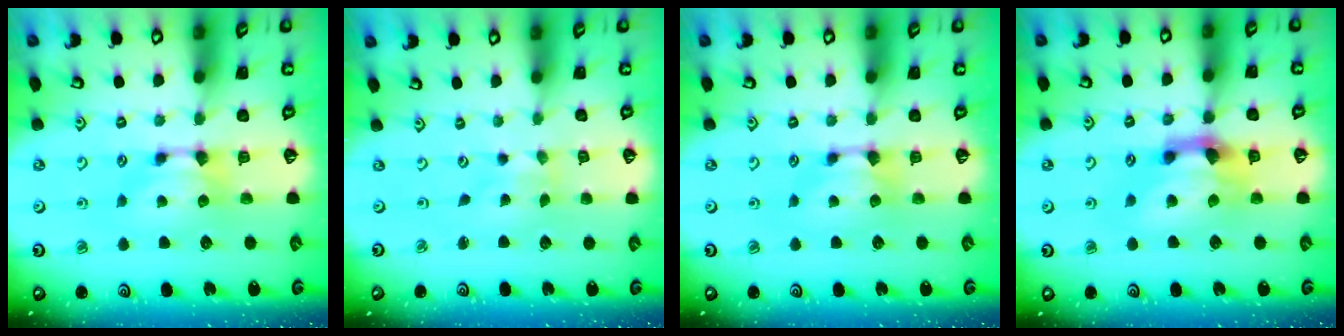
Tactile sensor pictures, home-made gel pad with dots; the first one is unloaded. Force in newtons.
{"total": 4.0, "press": 3.9, "slide": 0.6}
{"total": 0.0}
{"total": 4.6, "press": 4.1, "slide": 1.9}